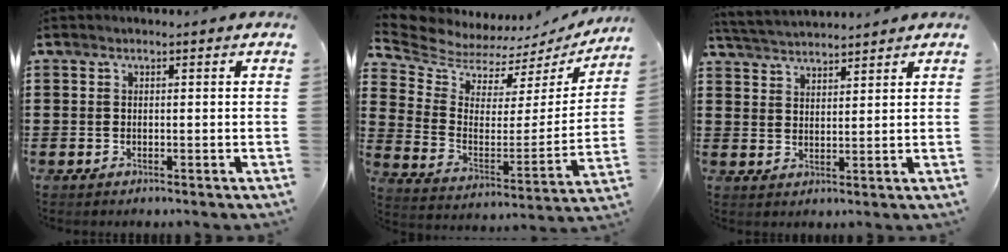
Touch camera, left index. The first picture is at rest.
{"total": 5.9, "force": [5.6, 1.8, 0.7], "torque": [-0.052, -0.053, 0.095]}
{"total": 3.2, "force": [3.2, -0.1, 0.1], "torque": [-0.013, -0.012, 0.057]}